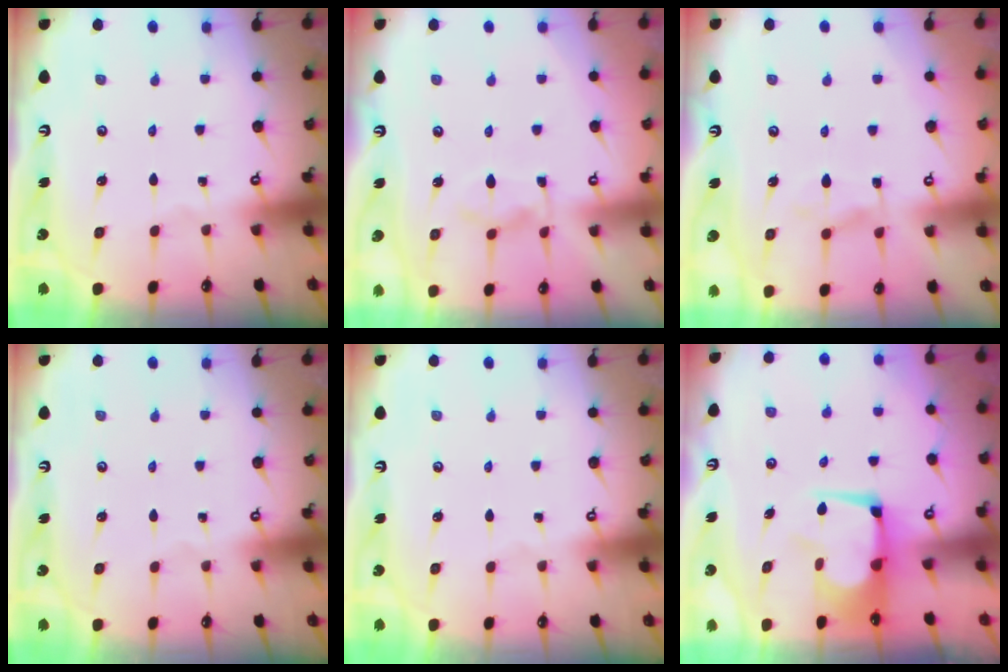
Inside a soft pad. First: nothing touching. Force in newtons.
{"total": 7.6, "press": 7.6, "slide": 1.0}
{"total": 1.5, "press": 0.2, "slide": 1.5}
{"total": 0.0}
{"total": 0.0}
{"total": 4.9, "press": 4.8, "slide": 0.7}